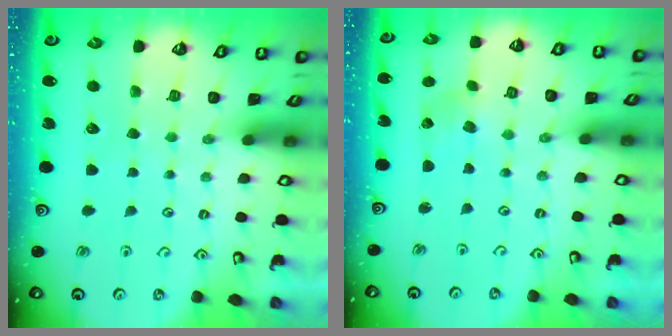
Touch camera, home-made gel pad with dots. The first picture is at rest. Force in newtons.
{"total": 2.7, "press": 2.7, "slide": 0.3}